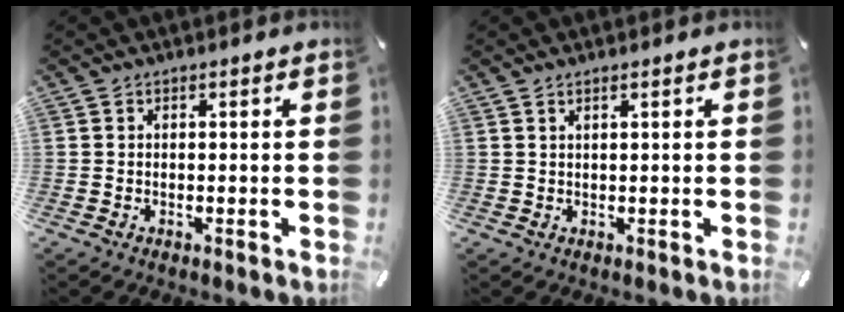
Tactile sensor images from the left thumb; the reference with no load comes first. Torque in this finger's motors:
{"motor_torque": [-0.25, -0.15, 0.04, 0.18, -0.07]}